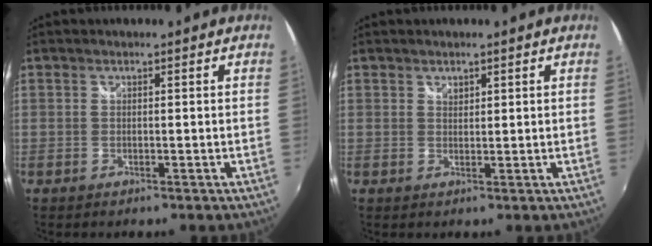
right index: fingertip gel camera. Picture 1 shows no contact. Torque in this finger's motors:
{"motor_torque": [0.00, 0.00, 0.00, 0.01]}